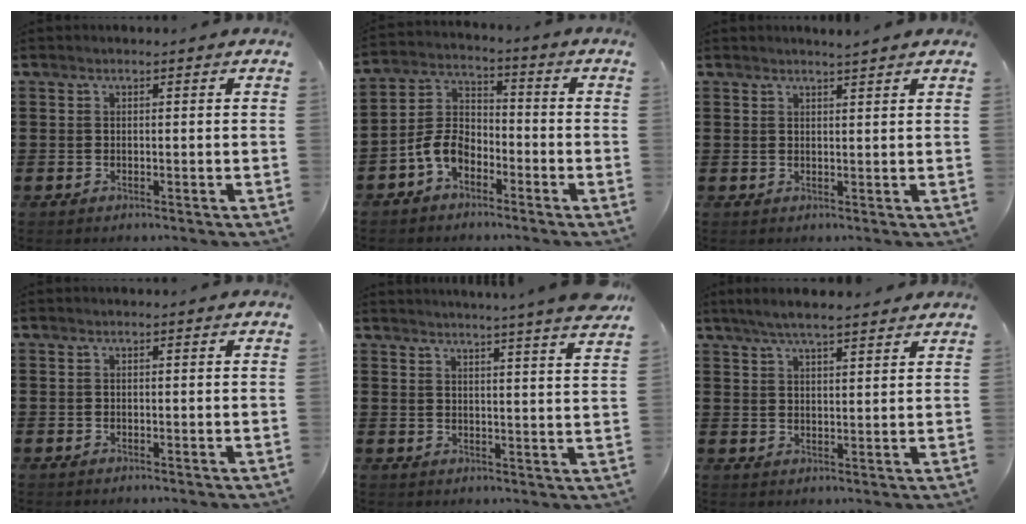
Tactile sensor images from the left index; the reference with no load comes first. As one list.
[{"total": 6.5, "force": [-4.0, 3.9, 3.5], "torque": [-0.099, 0.009, -0.086]}, {"total": 1.8, "force": [1.7, -0.3, 0.5], "torque": [-0.012, -0.002, 0.033]}, {"total": 0.0}, {"total": 4.4, "force": [4.0, -1.2, 1.3], "torque": [-0.034, -0.026, 0.066]}, {"total": 4.7, "force": [4.0, 0.6, 2.4], "torque": [-0.055, -0.001, 0.073]}]